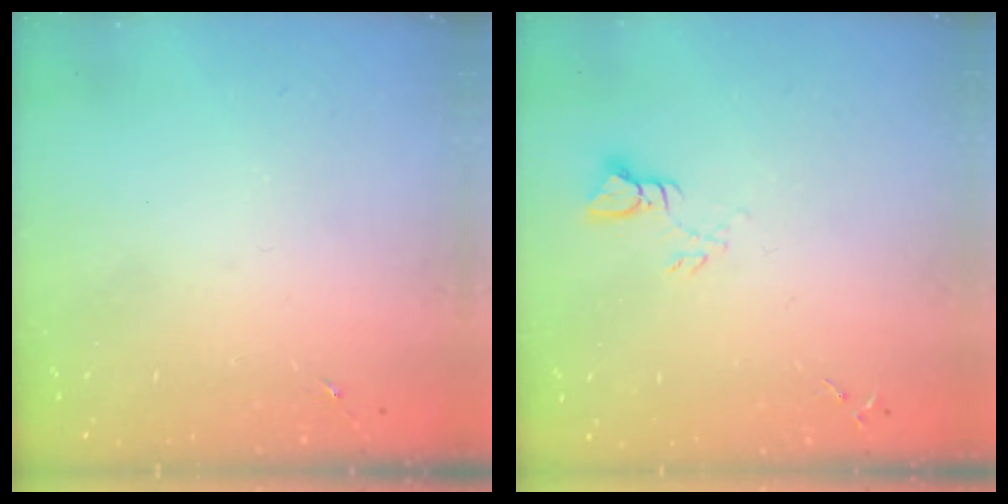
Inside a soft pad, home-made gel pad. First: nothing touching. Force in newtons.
{"total": 3.6, "press": 3.5, "slide": 0.3}